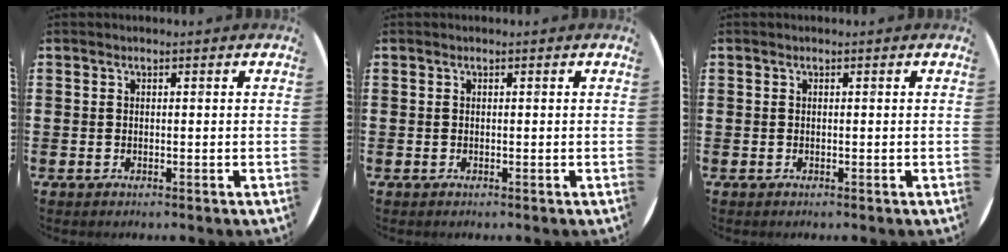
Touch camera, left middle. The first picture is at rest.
{"total": 0.0}
{"total": 0.0}